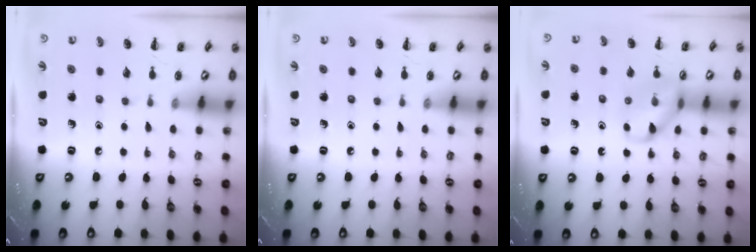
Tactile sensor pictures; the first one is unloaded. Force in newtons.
{"total": 0.0}
{"total": 10.5, "press": 10.5, "slide": 0.7}